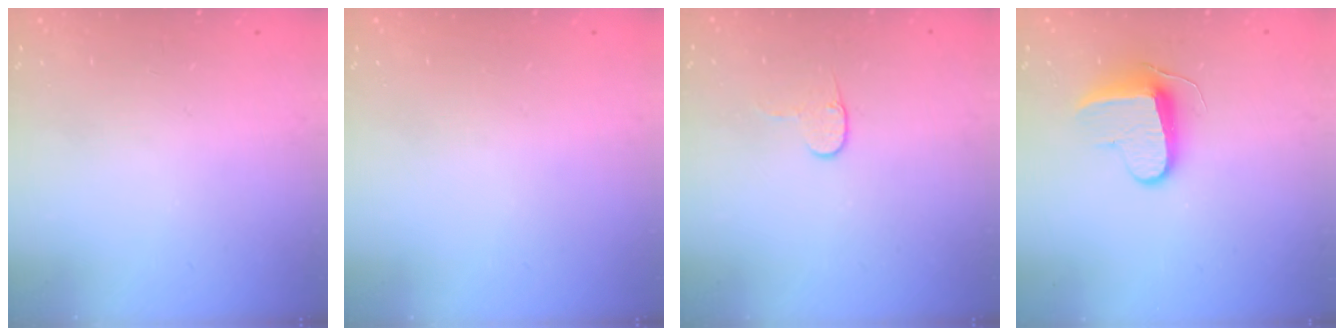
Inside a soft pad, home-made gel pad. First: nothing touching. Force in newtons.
{"total": 0.0}
{"total": 4.3, "press": 4.3, "slide": 0.4}
{"total": 9.2, "press": 9.2, "slide": 0.3}